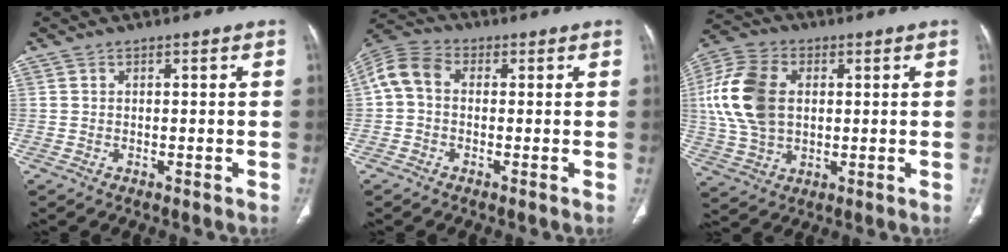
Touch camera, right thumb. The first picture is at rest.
{"total": 7.2, "force": [0.4, 5.2, 5.0], "torque": [-0.098, 0.021, -0.007]}
{"total": 15.1, "force": [2.0, 10.2, 10.9], "torque": [-0.220, 0.009, 0.038]}